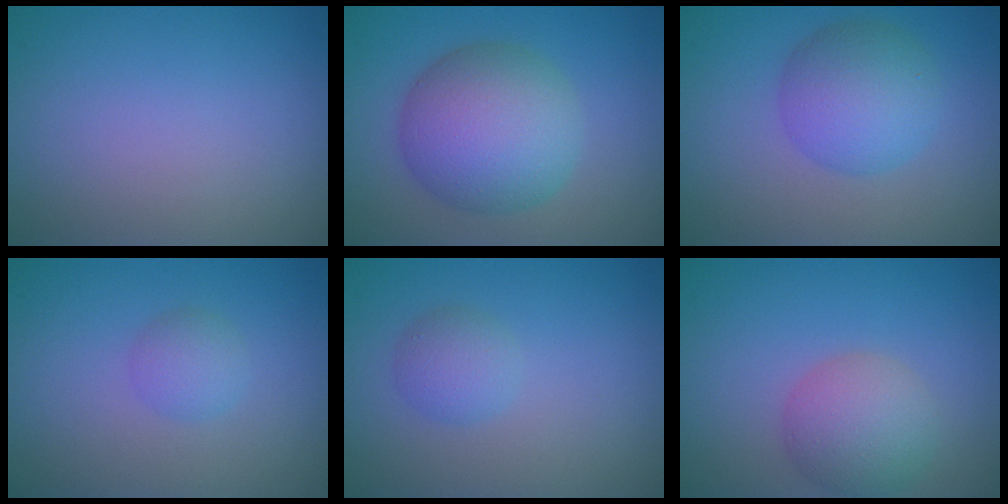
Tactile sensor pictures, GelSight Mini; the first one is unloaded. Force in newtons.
{"total": 8.1, "press": 8.1, "slide": 0.1}
{"total": 5.0, "press": 5.0, "slide": 0.2}
{"total": 1.7, "press": 1.7, "slide": 0.1}
{"total": 1.9, "press": 1.9, "slide": 0.0}
{"total": 4.3, "press": 4.3, "slide": 0.4}